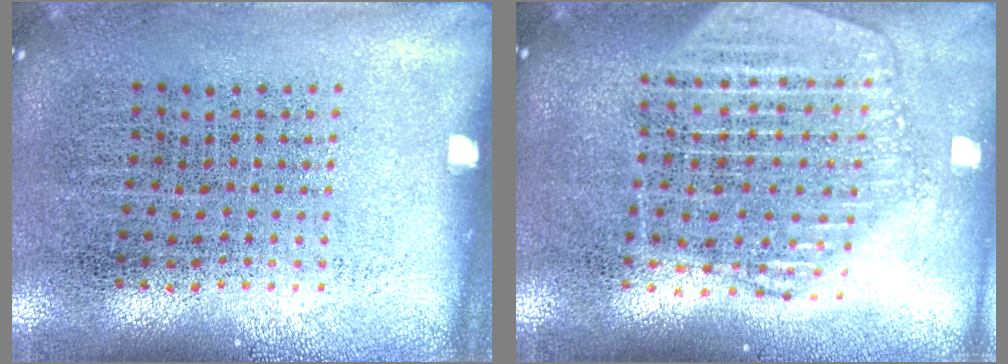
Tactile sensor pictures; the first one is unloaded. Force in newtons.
{"total": 2.2, "press": 2.0, "slide": 1.0}